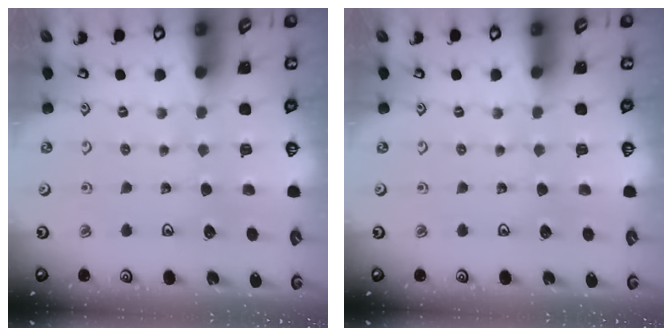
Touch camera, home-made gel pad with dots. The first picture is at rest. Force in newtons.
{"total": 0.0}